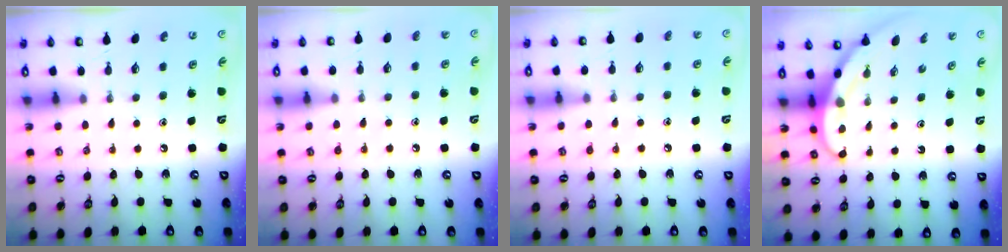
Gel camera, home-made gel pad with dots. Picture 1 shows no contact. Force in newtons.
{"total": 4.3, "press": 4.2, "slide": 0.5}
{"total": 3.7, "press": 3.7, "slide": 0.4}
{"total": 3.8, "press": 3.8, "slide": 0.4}